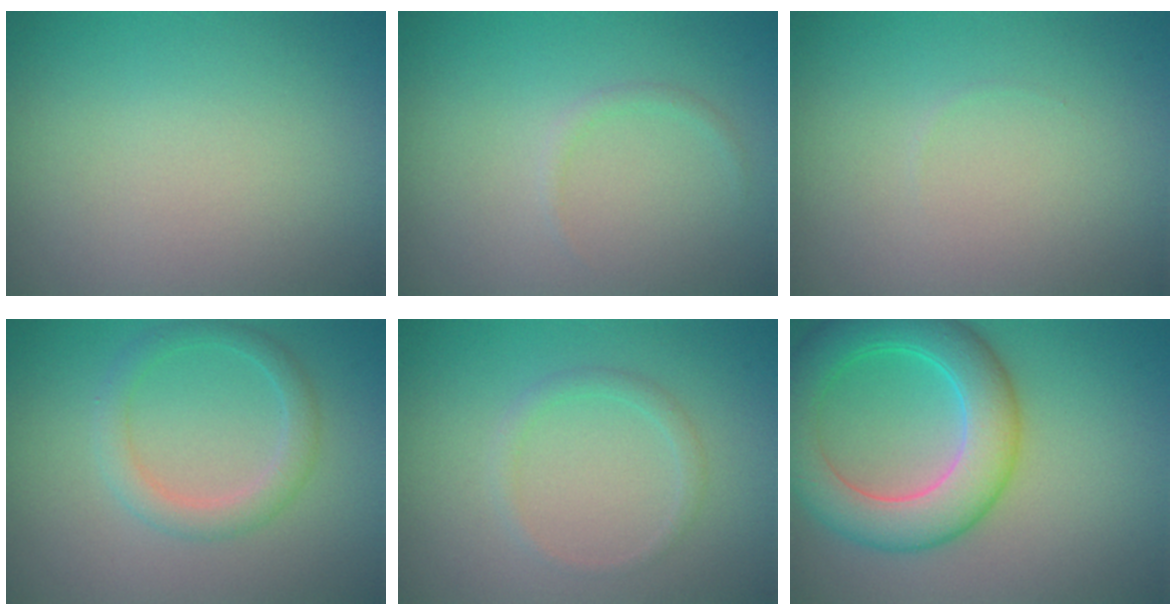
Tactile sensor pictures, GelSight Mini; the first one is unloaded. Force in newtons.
{"total": 0.7, "press": 0.7, "slide": 0.1}
{"total": 0.0}
{"total": 2.4, "press": 2.4, "slide": 0.1}
{"total": 1.2, "press": 1.2, "slide": 0.0}
{"total": 7.1, "press": 7.1, "slide": 0.1}